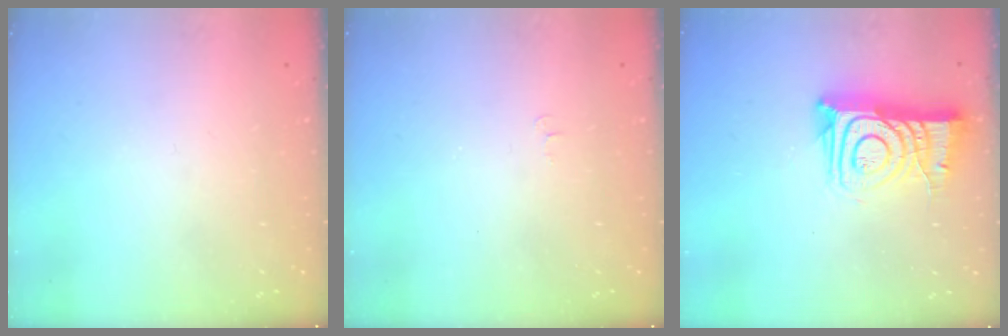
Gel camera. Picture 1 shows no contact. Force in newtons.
{"total": 3.6, "press": 3.6, "slide": 0.4}
{"total": 14.8, "press": 14.7, "slide": 1.6}